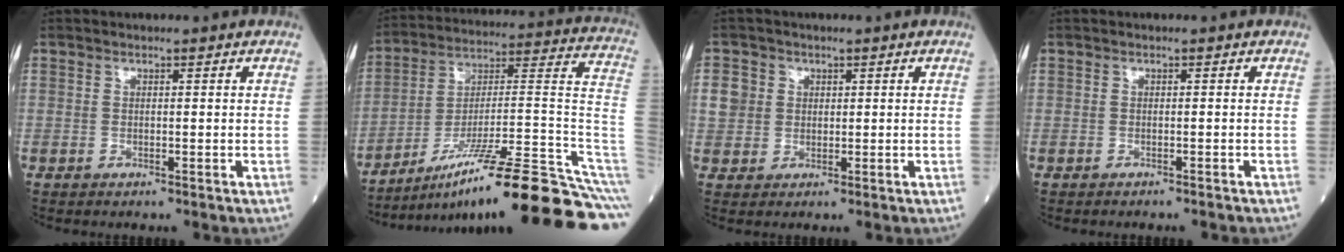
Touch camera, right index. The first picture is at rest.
{"total": 25.2, "force": [-17.5, -0.7, 18.0], "torque": [-0.179, 0.028, -0.287]}
{"total": 3.3, "force": [0.7, 3.1, 0.8], "torque": [-0.012, 0.011, 0.013]}
{"total": 1.9, "force": [-1.8, 0.1, 0.6], "torque": [-0.010, -0.001, -0.023]}